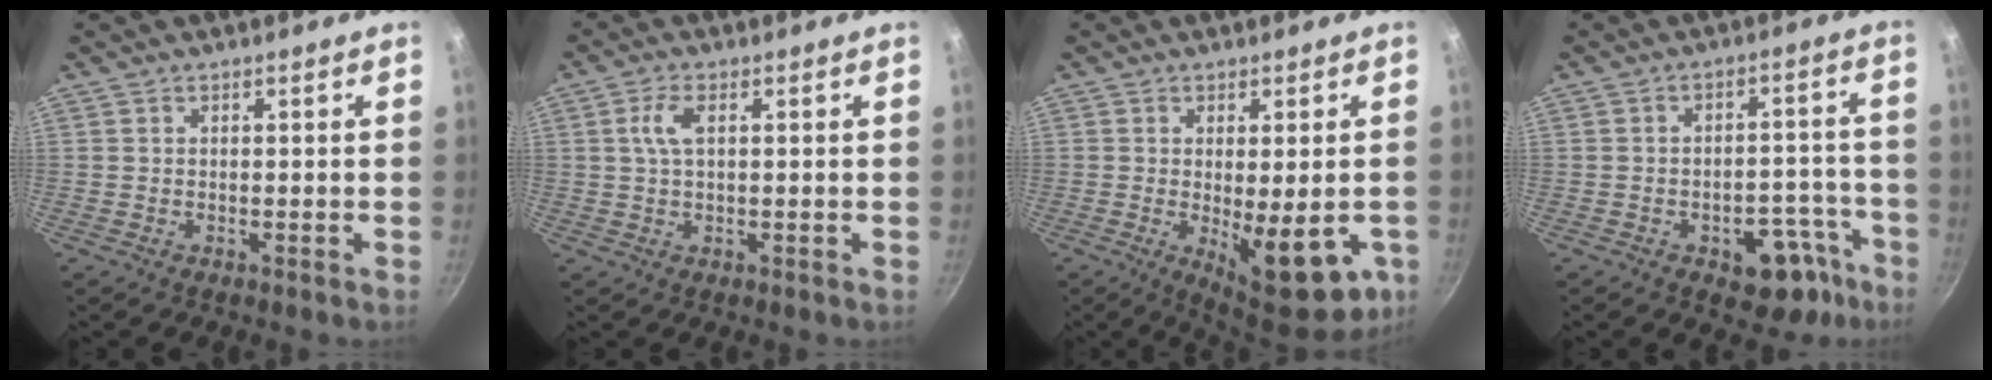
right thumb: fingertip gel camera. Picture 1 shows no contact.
{"total": 4.0, "force": [1.0, 1.9, 3.3], "torque": [-0.079, 0.007, 0.019]}
{"total": 14.7, "force": [-4.2, 5.7, 12.9], "torque": [-0.151, -0.013, -0.038]}
{"total": 10.4, "force": [-5.8, 5.7, 6.5], "torque": [-0.054, 0.053, -0.072]}